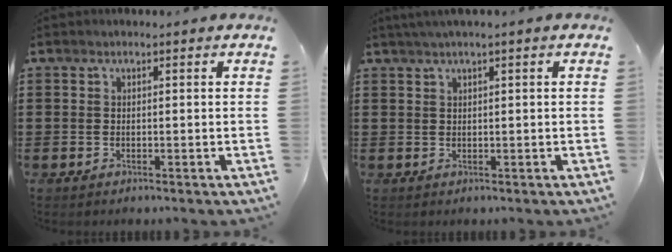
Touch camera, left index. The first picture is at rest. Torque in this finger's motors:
{"motor_torque": [1.08, -1.06, 0.29, 0.10]}